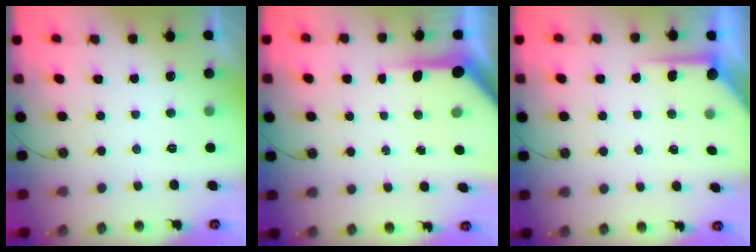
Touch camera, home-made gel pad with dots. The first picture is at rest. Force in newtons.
{"total": 7.6, "press": 7.5, "slide": 0.6}
{"total": 5.7, "press": 5.7, "slide": 0.7}